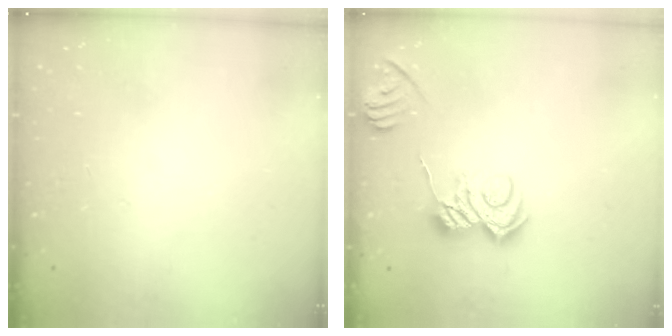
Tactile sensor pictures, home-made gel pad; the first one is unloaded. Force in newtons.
{"total": 8.0, "press": 8.0, "slide": 0.7}